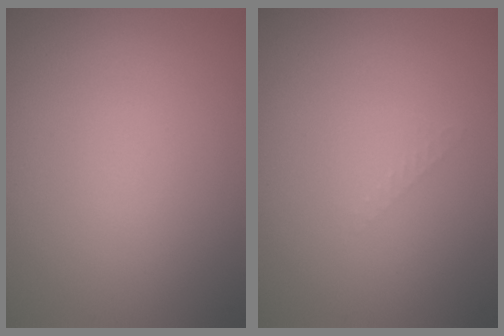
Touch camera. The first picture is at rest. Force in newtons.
{"total": 0.8, "press": 0.7, "slide": 0.2}